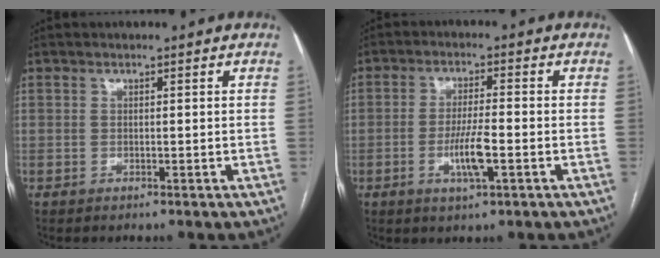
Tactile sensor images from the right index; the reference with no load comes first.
{"total": 5.9, "force": [-1.9, 0.6, 5.5], "torque": [-0.106, -0.007, -0.033]}